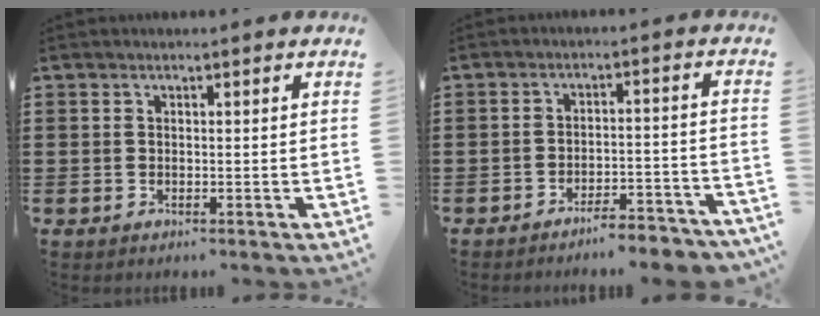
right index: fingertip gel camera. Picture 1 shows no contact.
{"total": 4.6, "force": [-4.4, -0.3, 1.3], "torque": [-0.024, -0.008, -0.086]}